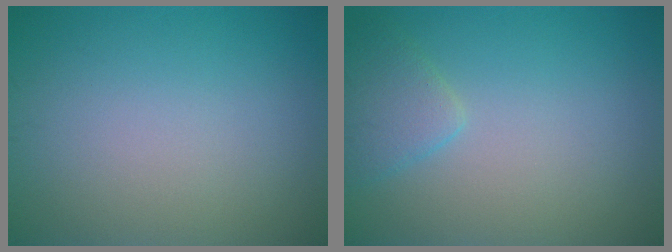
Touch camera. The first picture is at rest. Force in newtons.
{"total": 2.2, "press": 2.2, "slide": 0.2}